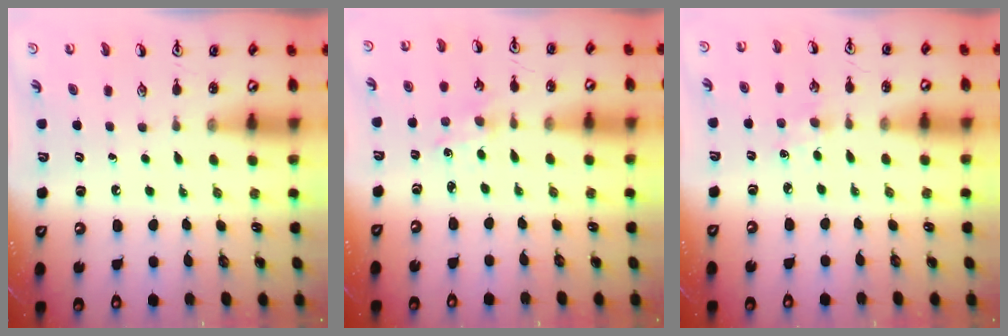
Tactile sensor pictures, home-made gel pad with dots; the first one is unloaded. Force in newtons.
{"total": 0.7, "press": 0.7, "slide": 0.2}
{"total": 3.0, "press": 2.9, "slide": 0.4}